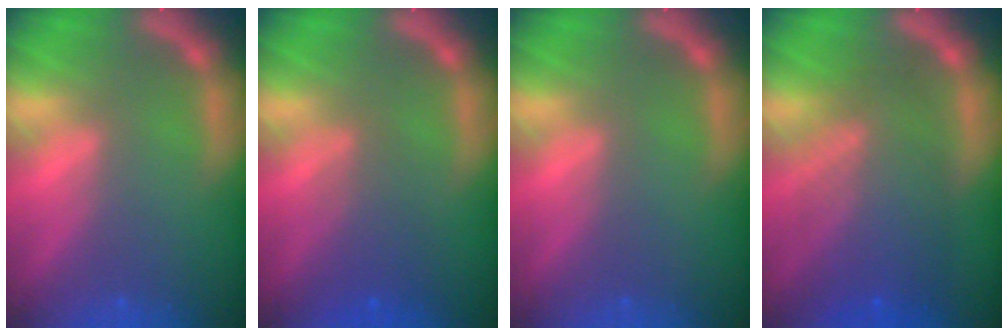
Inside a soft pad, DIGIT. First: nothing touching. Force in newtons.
{"total": 3.1}
{"total": 0.0}
{"total": 8.0}